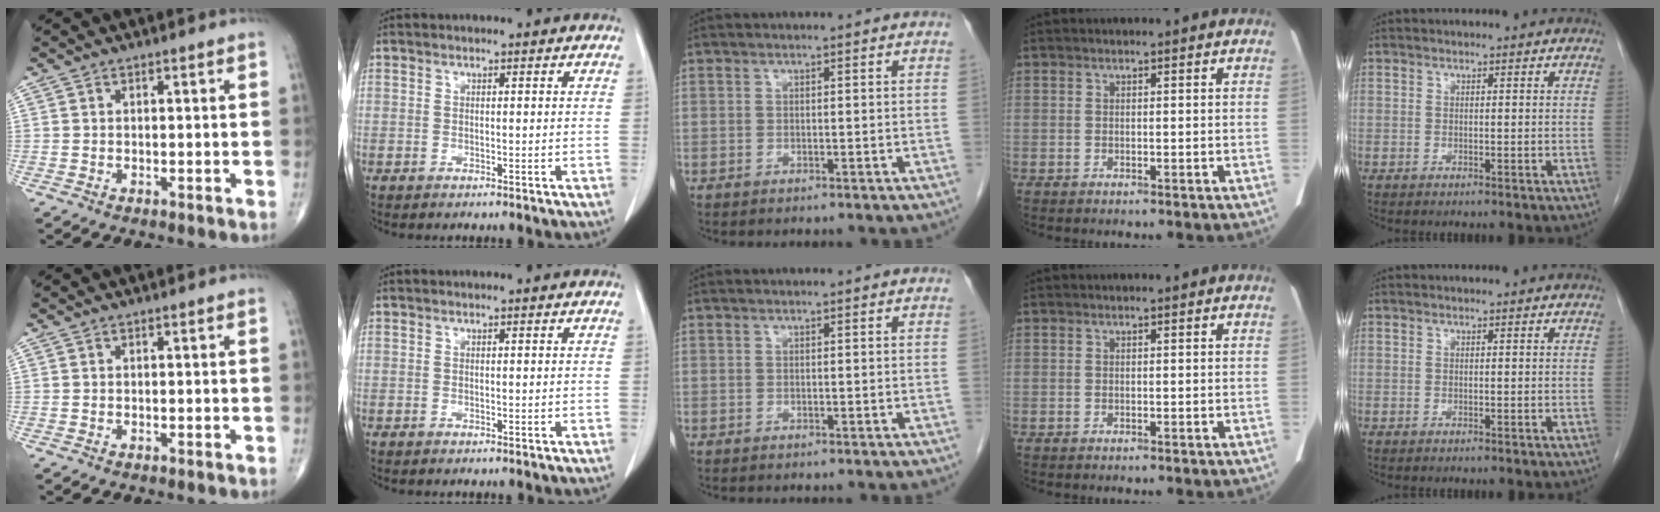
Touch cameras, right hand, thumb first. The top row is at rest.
{}